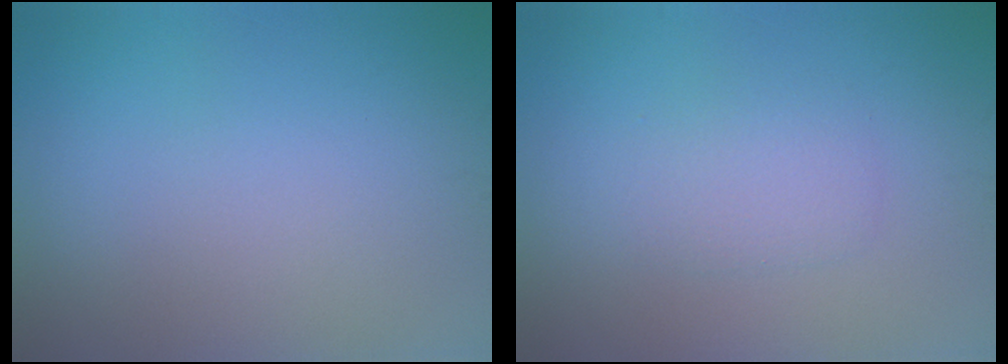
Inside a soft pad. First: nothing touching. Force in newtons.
{"total": 1.9, "press": 1.9, "slide": 0.0}